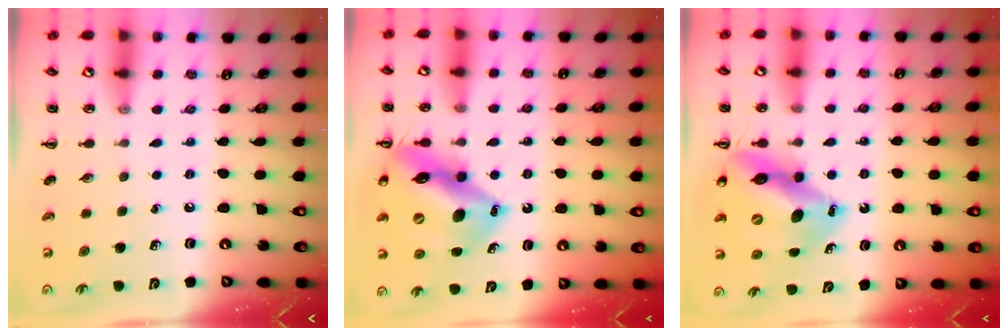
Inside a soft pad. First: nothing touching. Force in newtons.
{"total": 18.4, "press": 18.0, "slide": 3.4}
{"total": 15.7, "press": 14.9, "slide": 4.8}